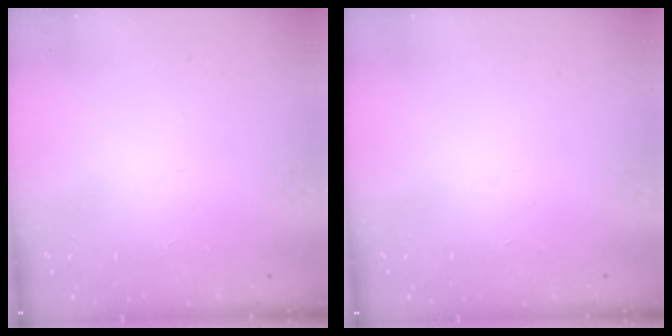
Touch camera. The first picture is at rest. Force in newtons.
{"total": 0.0}